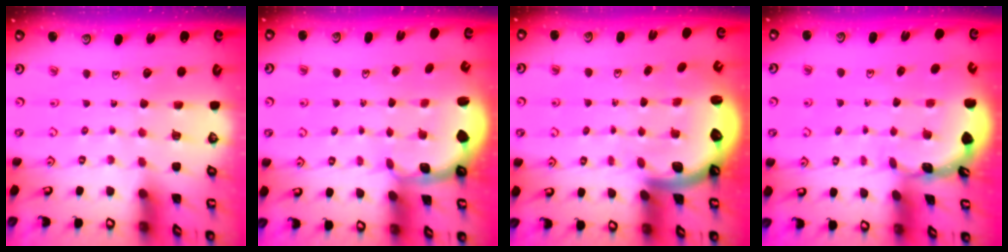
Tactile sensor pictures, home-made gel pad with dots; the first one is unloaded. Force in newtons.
{"total": 2.5, "press": 1.2, "slide": 2.1}
{"total": 3.2, "press": 3.1, "slide": 0.5}
{"total": 1.8, "press": 1.8, "slide": 0.2}